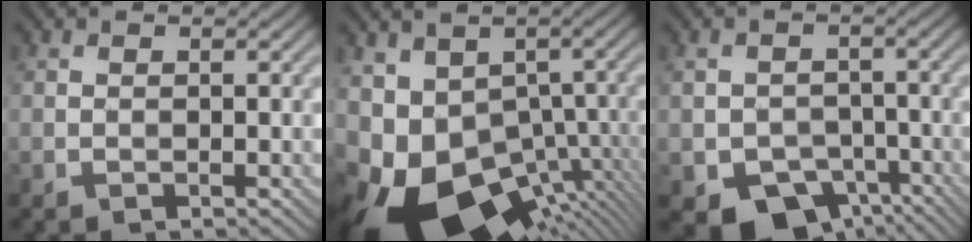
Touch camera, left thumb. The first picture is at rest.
{"total": 15.9, "force": [-5.9, 9.6, 11.2], "torque": [-0.222, -0.017, -0.069]}
{"total": 7.5, "force": [-4.3, 5.2, 3.3], "torque": [-0.053, -0.018, -0.071]}